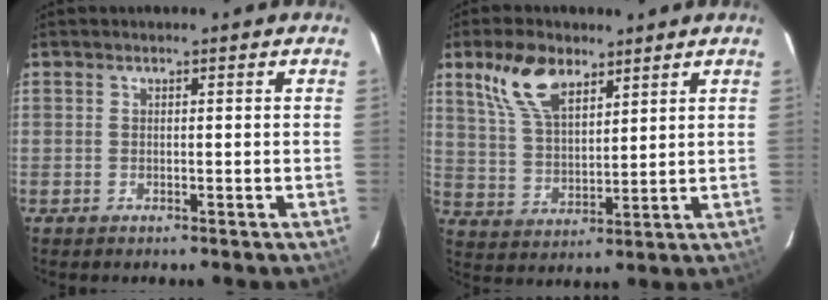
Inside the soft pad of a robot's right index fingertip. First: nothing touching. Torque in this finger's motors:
{"motor_torque": [0.84, 0.73, 0.19, 0.09]}